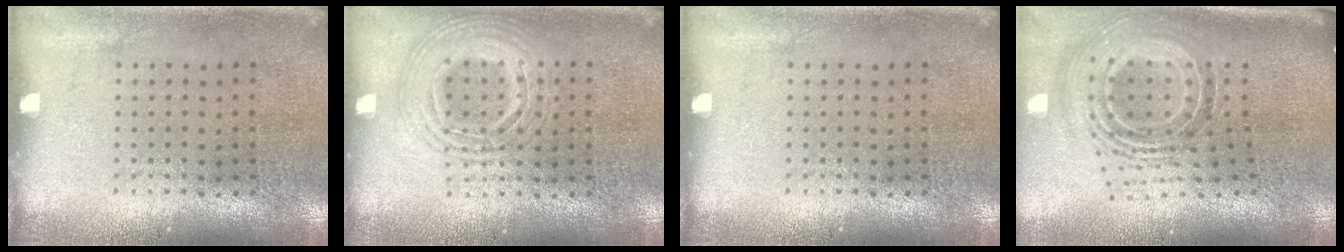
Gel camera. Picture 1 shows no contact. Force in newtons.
{"total": 2.9, "press": 2.9, "slide": 0.3}
{"total": 0.0}
{"total": 1.9, "press": 1.3, "slide": 1.3}